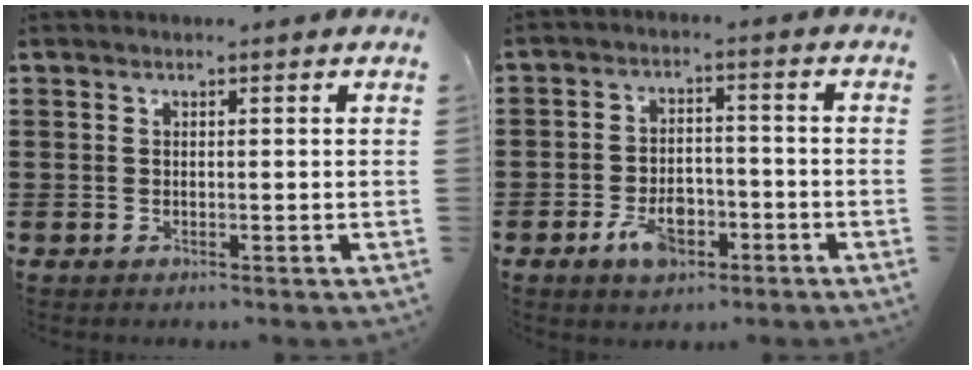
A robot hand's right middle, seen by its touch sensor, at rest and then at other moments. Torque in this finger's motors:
{"motor_torque": [1.42, -0.62, 0.33, 0.06]}